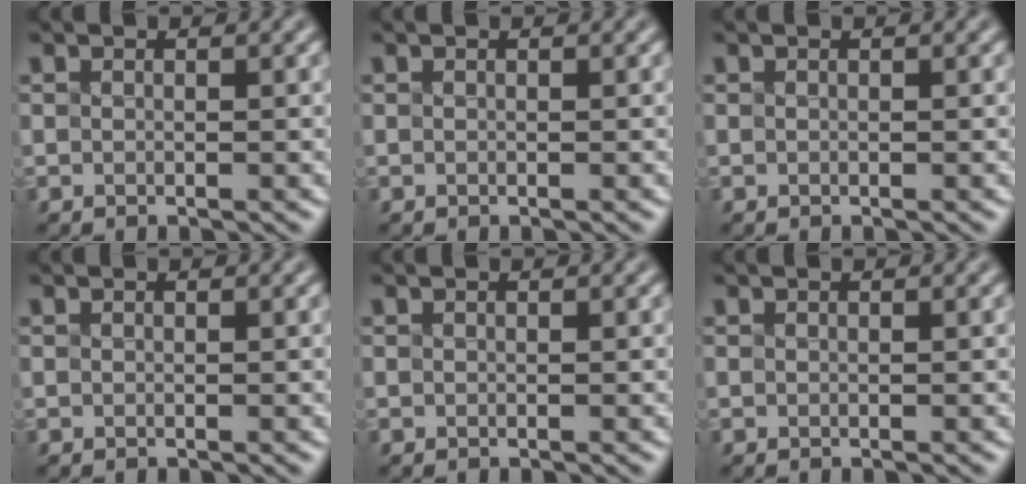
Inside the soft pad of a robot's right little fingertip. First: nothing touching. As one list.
[{"total": 0.0}, {"total": 0.0}, {"total": 0.0}, {"total": 0.0}, {"total": 0.0}]